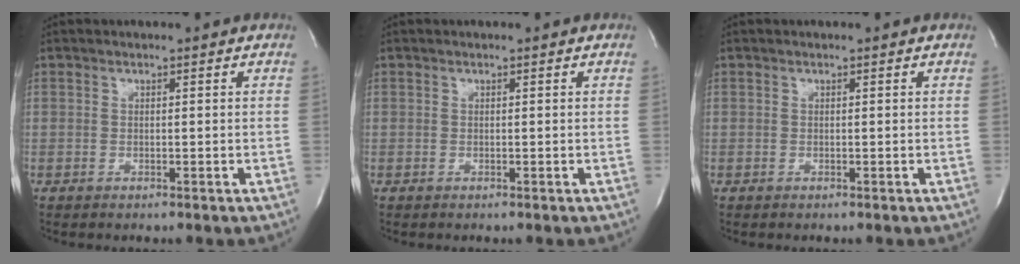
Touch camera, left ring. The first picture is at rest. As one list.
[{"total": 0.0}, {"total": 0.0}]